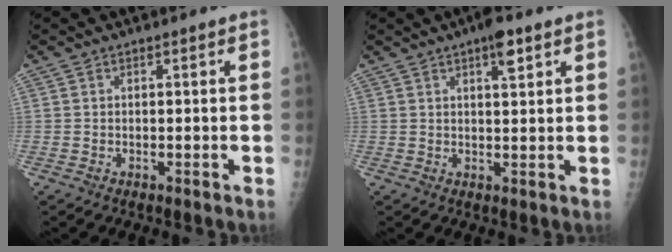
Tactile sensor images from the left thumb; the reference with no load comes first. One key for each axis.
{"total": 4.4, "fx": 2.6, "fy": 1.3, "fz": 3.3, "tx": -0.043, "ty": -0.009, "tz": 0.036}